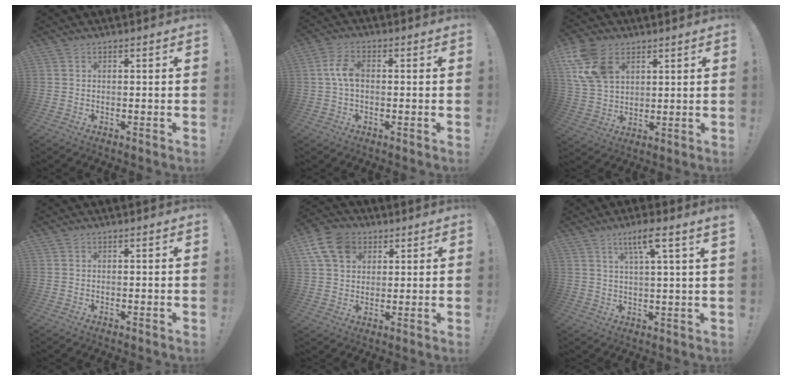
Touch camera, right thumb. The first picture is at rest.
{"total": 5.9, "force": [0.0, 3.4, 4.8], "torque": [-0.099, 0.011, -0.001]}
{"total": 14.0, "force": [6.3, 9.6, 7.9], "torque": [-0.162, -0.018, 0.127]}
{"total": 0.0}
{"total": 12.3, "force": [5.6, 9.1, 6.0], "torque": [-0.110, -0.016, 0.111]}
{"total": 7.2, "force": [3.8, -0.2, 6.2], "torque": [-0.095, -0.014, 0.055]}